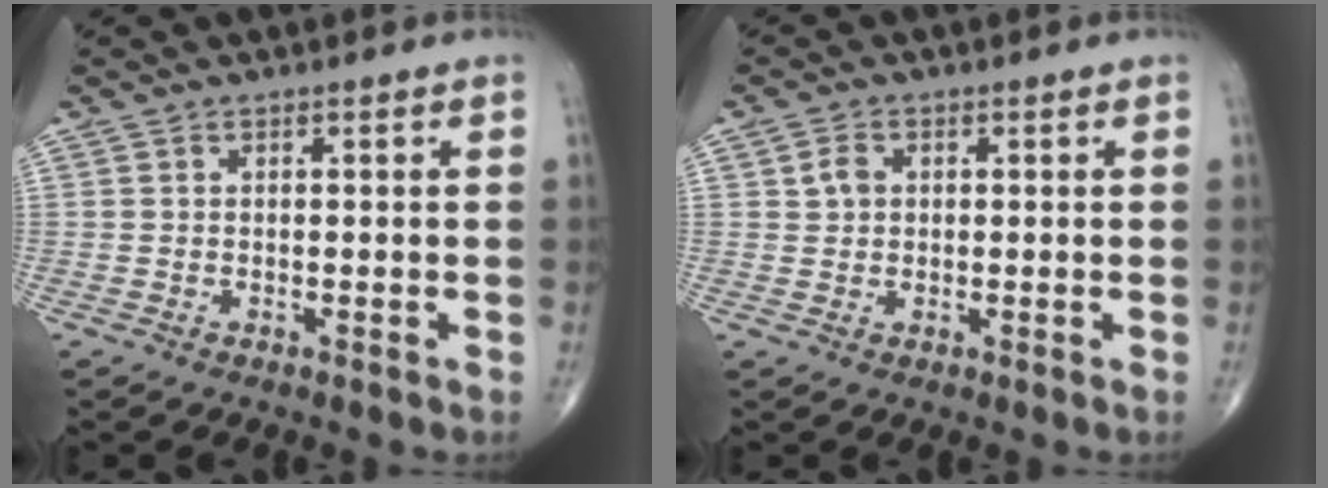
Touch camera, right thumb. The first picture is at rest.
{"total": 2.3, "force": [0.7, 1.0, 1.9], "torque": [-0.048, 0.007, 0.018]}